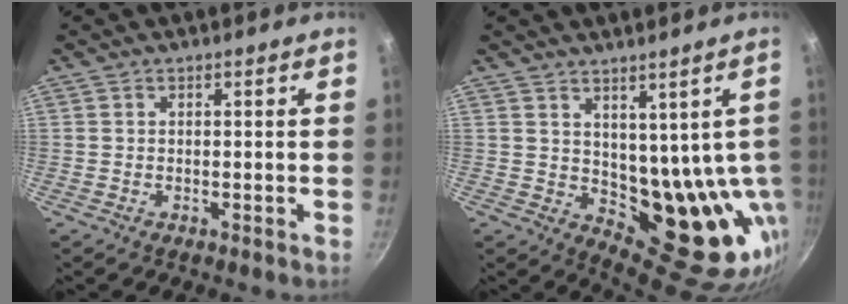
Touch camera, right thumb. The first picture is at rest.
{"total": 13.2, "force": [2.9, 8.0, 10.1], "torque": [-0.096, -0.032, 0.069]}